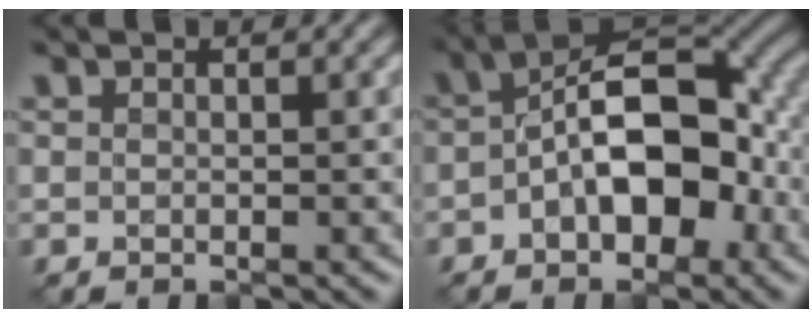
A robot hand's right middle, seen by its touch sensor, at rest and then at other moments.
{"total": 9.6, "force": [-0.9, 5.1, 8.1], "torque": [-0.120, 0.017, -0.028]}